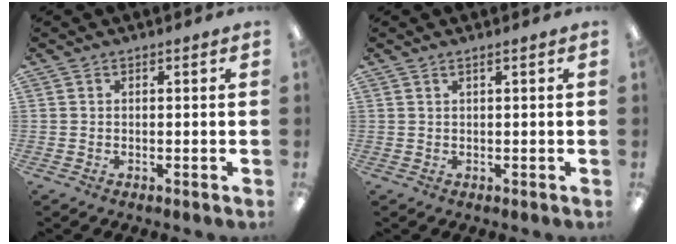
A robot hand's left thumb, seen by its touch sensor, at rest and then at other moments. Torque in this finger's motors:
{"motor_torque": [-0.32, -0.24, -0.54, 0.02, 0.03]}